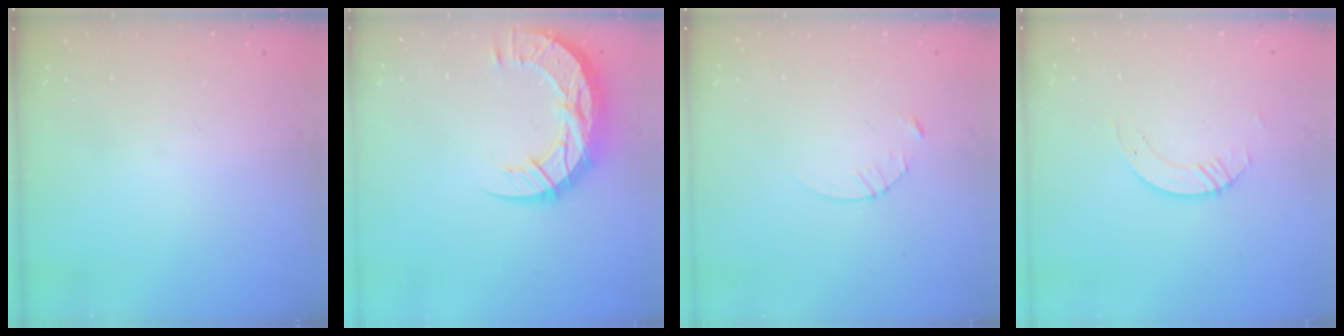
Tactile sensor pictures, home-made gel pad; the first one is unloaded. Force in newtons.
{"total": 15.7, "press": 15.6, "slide": 1.2}
{"total": 3.4, "press": 3.4, "slide": 0.4}
{"total": 3.5, "press": 3.5, "slide": 0.4}